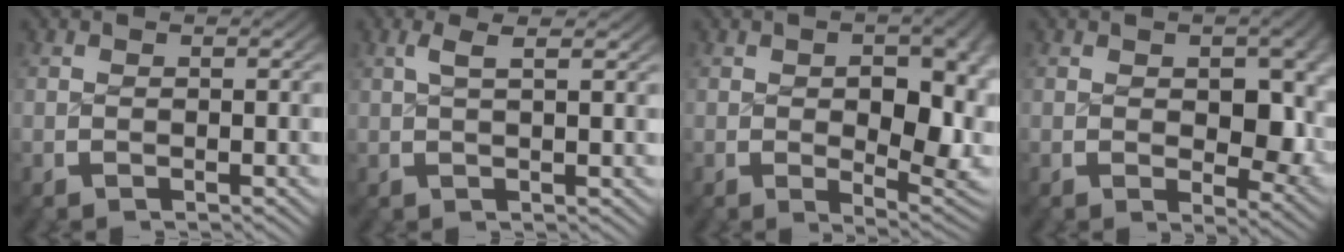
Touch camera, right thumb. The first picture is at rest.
{"total": 1.9, "force": [1.3, 0.1, 1.5], "torque": [-0.027, 0.002, 0.027]}
{"total": 7.3, "force": [-0.2, 3.7, 6.2], "torque": [-0.093, -0.035, 0.013]}
{"total": 5.8, "force": [0.5, 3.6, 4.5], "torque": [-0.065, -0.035, 0.022]}